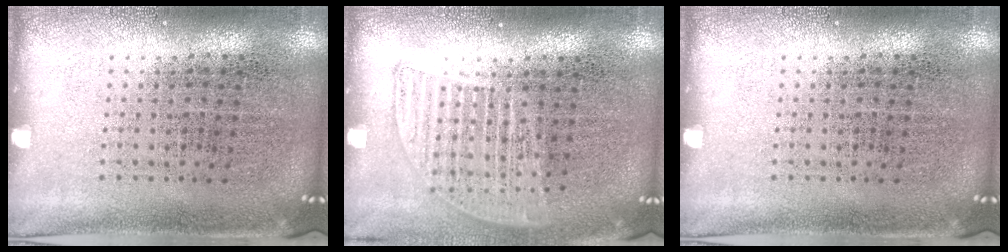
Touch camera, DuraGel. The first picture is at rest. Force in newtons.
{"total": 1.2, "press": 1.1, "slide": 0.5}
{"total": 0.0}